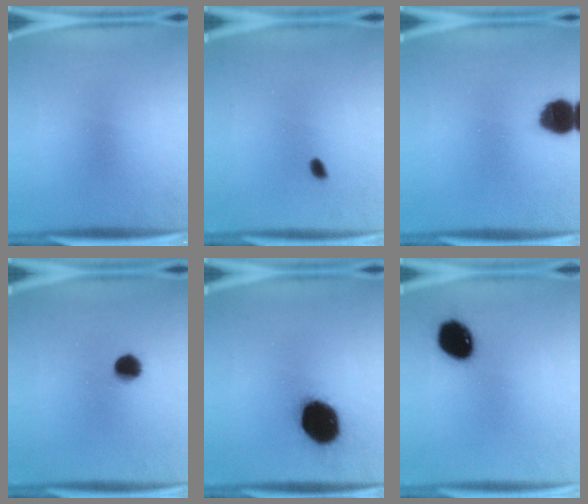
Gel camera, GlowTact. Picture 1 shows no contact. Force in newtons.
{"total": 1.3}
{"total": 9.5}
{"total": 5.6}
{"total": 18.7}
{"total": 12.9}